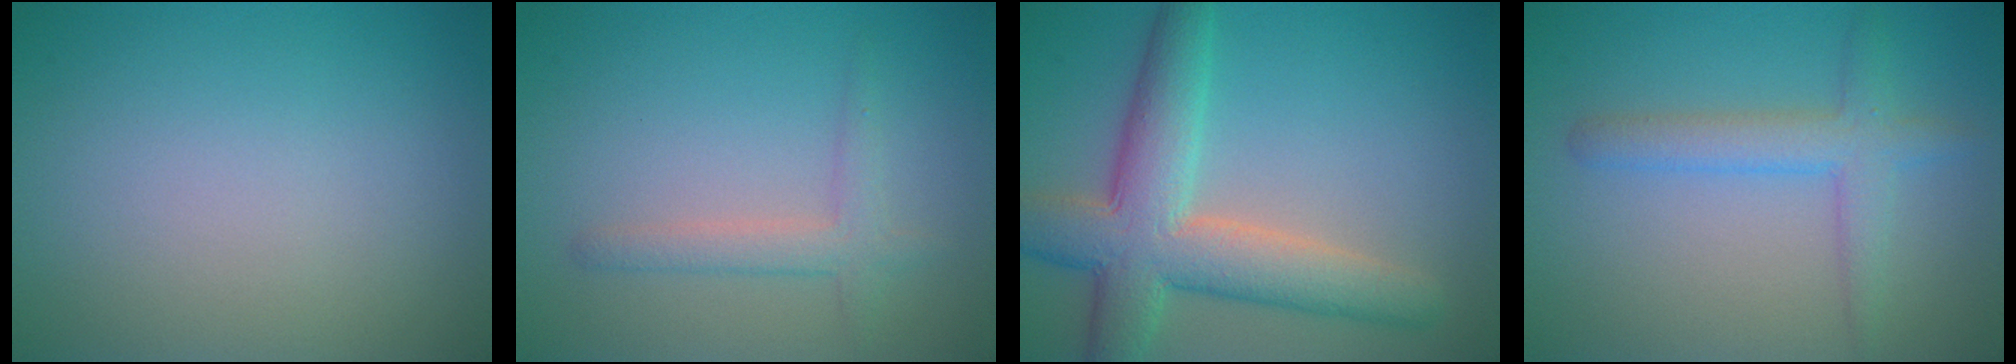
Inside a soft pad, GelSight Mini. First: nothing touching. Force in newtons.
{"total": 2.1, "press": 2.1, "slide": 0.1}
{"total": 7.9, "press": 7.9, "slide": 0.5}
{"total": 3.3, "press": 3.3, "slide": 0.2}